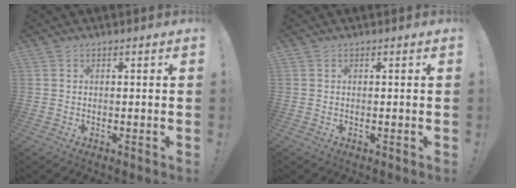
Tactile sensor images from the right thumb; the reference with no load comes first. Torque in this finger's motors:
{"motor_torque": [0.00, 0.00, 0.01, -0.01, 0.00]}